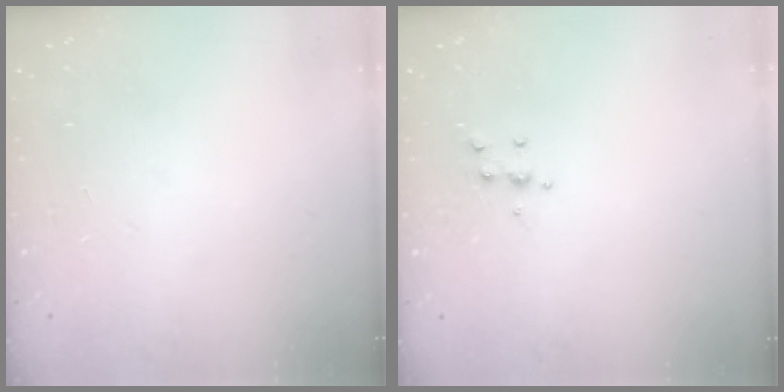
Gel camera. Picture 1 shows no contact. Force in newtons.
{"total": 4.6, "press": 4.5, "slide": 0.7}